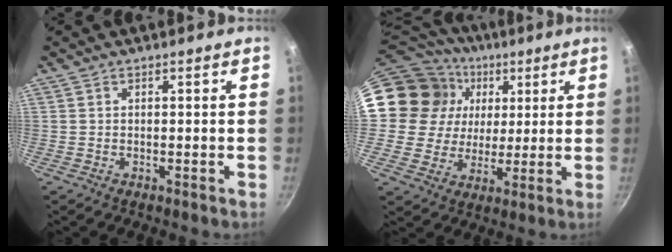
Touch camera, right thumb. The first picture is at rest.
{"total": 17.8, "force": [4.8, 15.9, 6.2], "torque": [-0.099, 0.006, 0.083]}